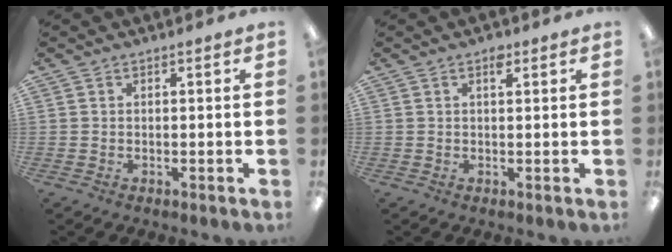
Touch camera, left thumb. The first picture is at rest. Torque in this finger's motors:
{"motor_torque": [0.20, 0.04, 0.41, 0.27, 0.02]}